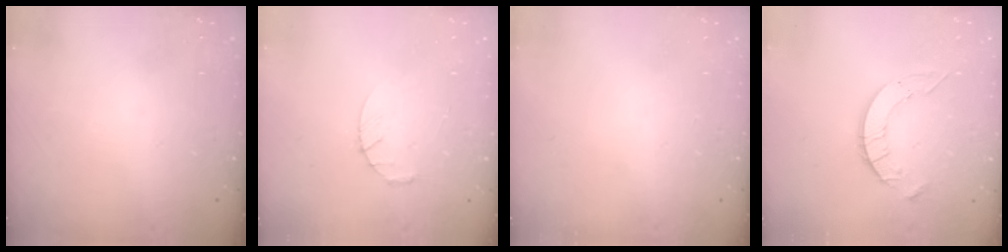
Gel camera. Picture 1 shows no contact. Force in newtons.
{"total": 3.5, "press": 3.4, "slide": 0.5}
{"total": 0.0}
{"total": 7.0, "press": 7.0, "slide": 0.4}